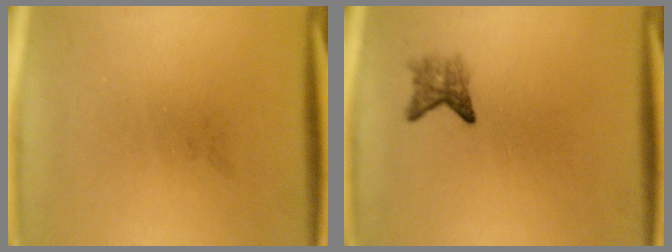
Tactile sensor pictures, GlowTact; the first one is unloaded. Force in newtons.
{"total": 2.3}